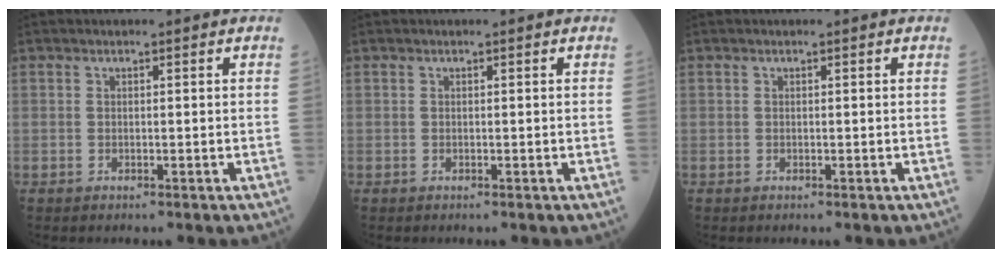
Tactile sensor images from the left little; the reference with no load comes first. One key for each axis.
{"total": 0.0}
{"total": 0.0}